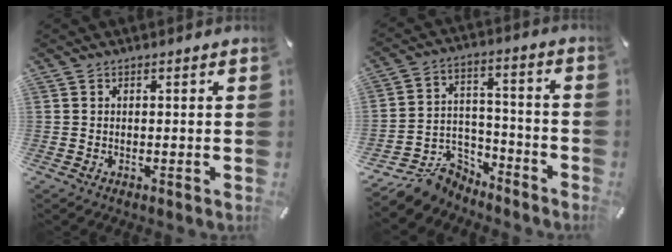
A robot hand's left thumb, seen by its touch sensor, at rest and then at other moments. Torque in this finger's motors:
{"motor_torque": [-0.27, 1.02, -0.05, 0.21, 0.01]}